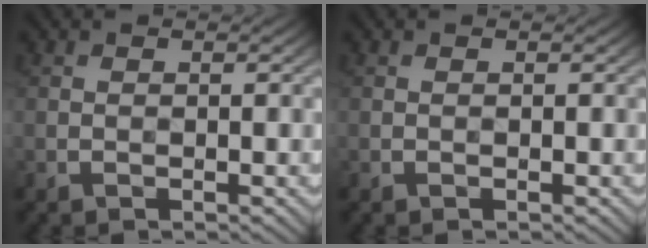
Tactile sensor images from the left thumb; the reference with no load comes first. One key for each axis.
{"total": 0.0}